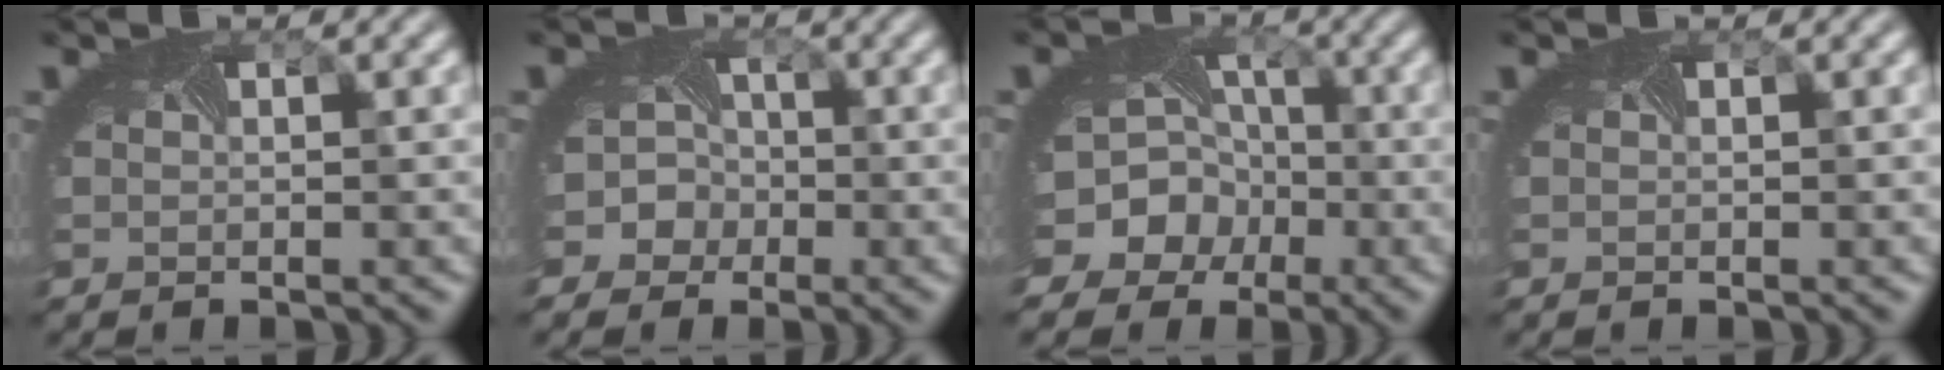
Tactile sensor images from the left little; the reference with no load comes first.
{"total": 4.8, "force": [-1.8, 4.3, 0.9], "torque": [0.006, 0.011, -0.048]}
{"total": 12.2, "force": [-4.4, 10.5, 4.1], "torque": [-0.089, -0.009, -0.096]}
{"total": 0.0}